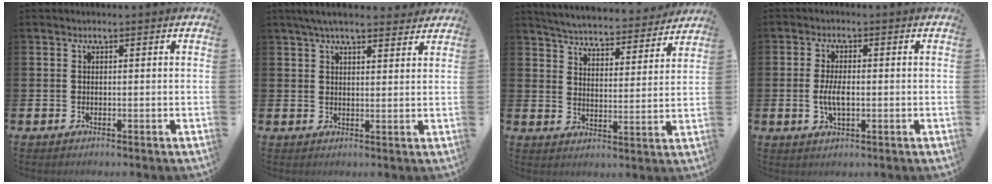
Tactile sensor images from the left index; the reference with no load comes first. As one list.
[{"total": 5.1, "force": [4.6, 1.1, 2.0], "torque": [-0.049, -0.009, 0.085]}, {"total": 5.2, "force": [5.1, 0.7, 0.8], "torque": [-0.043, -0.038, 0.086]}, {"total": 4.1, "force": [-0.4, 1.8, 3.7], "torque": [-0.067, -0.003, -0.012]}]